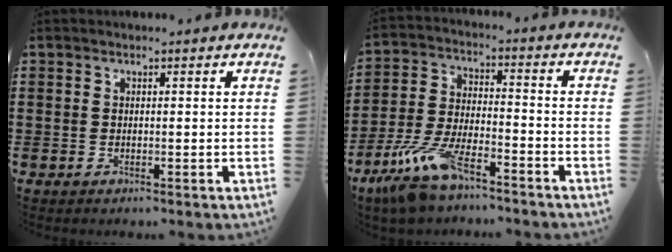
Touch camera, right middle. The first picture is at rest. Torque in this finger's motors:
{"motor_torque": [0.70, 0.00, 0.32, 0.21]}